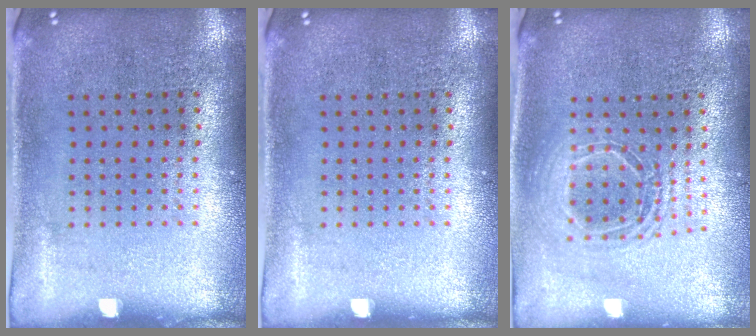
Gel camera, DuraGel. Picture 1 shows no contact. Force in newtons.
{"total": 0.0}
{"total": 1.7, "press": 1.4, "slide": 0.9}